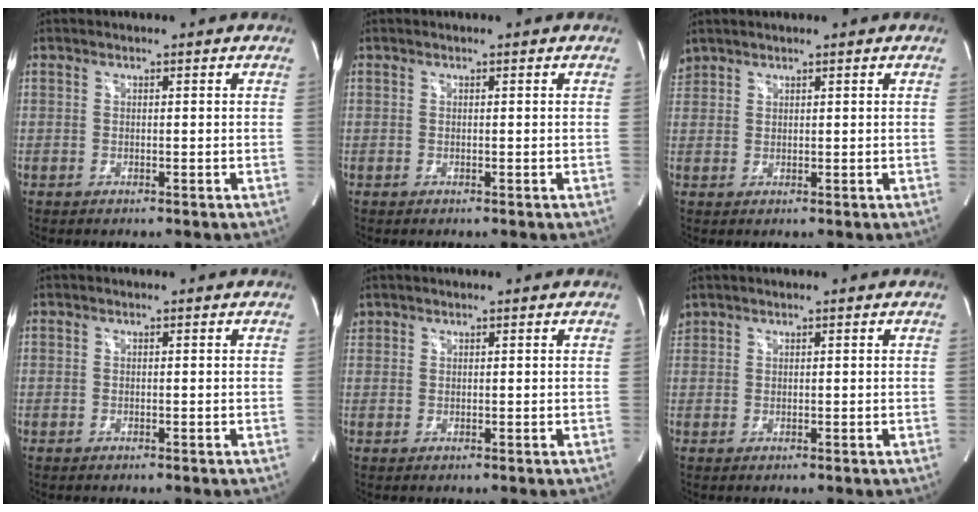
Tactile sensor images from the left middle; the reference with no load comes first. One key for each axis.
{"total": 0.0}
{"total": 2.2, "fx": 2.0, "fy": 0.9, "fz": 0.1, "tx": -0.010, "ty": 0.017, "tz": 0.043}
{"total": 0.0}
{"total": 1.2, "fx": 1.0, "fy": 0.7, "fz": 0.0, "tx": 0.004, "ty": 0.011, "tz": 0.017}
{"total": 1.4, "fx": 1.2, "fy": 0.6, "fz": 0.1, "tx": -0.008, "ty": 0.017, "tz": 0.027}